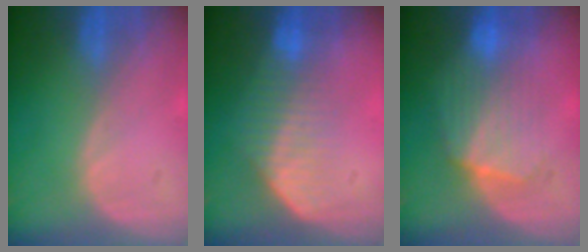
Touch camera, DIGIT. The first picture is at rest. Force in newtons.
{"total": 7.3, "press": 6.3, "slide": 3.7}
{"total": 7.2, "press": 7.1, "slide": 0.4}